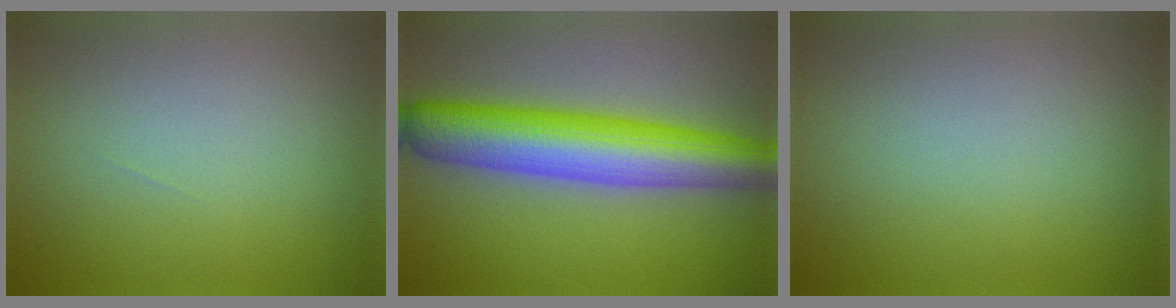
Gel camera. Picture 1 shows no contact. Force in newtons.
{"total": 9.1, "press": 9.1, "slide": 0.2}
{"total": 0.0}